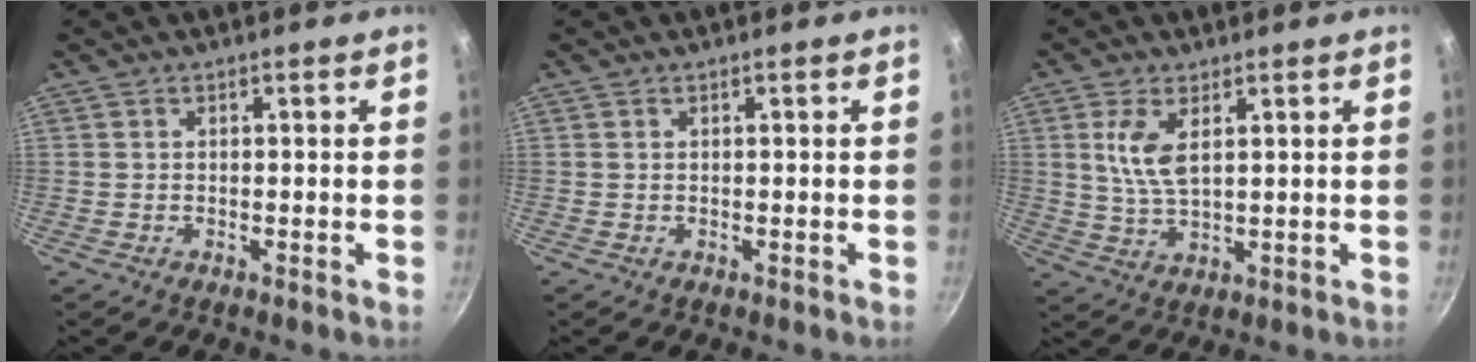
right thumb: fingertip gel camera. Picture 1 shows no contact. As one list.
[{"total": 0.0}, {"total": 6.6, "force": [2.2, 2.9, 5.5], "torque": [-0.106, -0.014, 0.048]}]